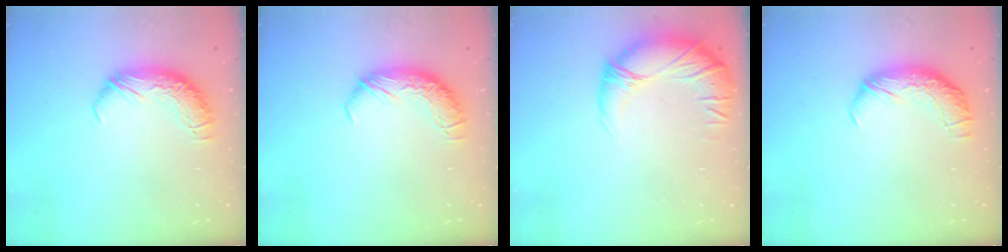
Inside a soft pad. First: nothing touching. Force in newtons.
{"total": 0.0}
{"total": 4.8, "press": 3.2, "slide": 3.6}
{"total": 2.4, "press": 0.9, "slide": 2.2}